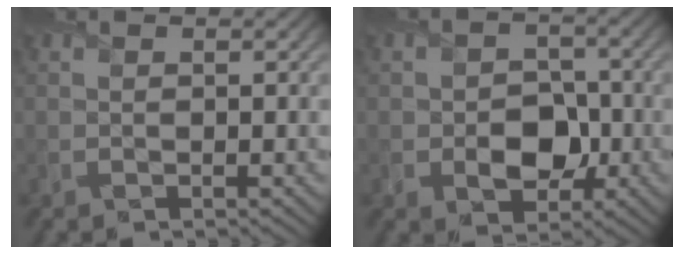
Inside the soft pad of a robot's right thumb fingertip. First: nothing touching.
{"total": 5.3, "force": [-1.3, 4.0, 3.1], "torque": [-0.042, -0.005, -0.031]}